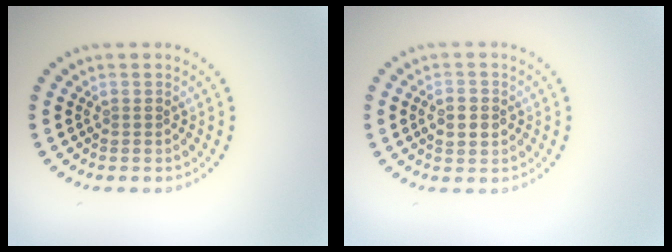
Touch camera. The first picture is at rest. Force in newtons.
{"total": 2.0, "press": 2.0, "slide": 0.2}